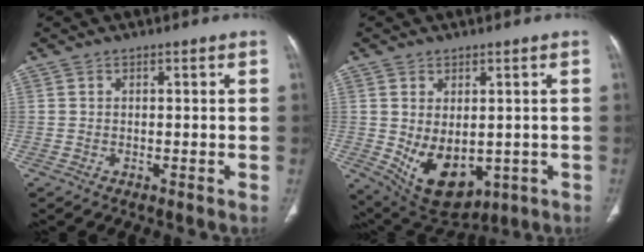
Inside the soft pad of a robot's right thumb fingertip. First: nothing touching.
{"total": 11.5, "force": [-1.6, 7.2, 8.9], "torque": [-0.127, -0.009, 0.006]}